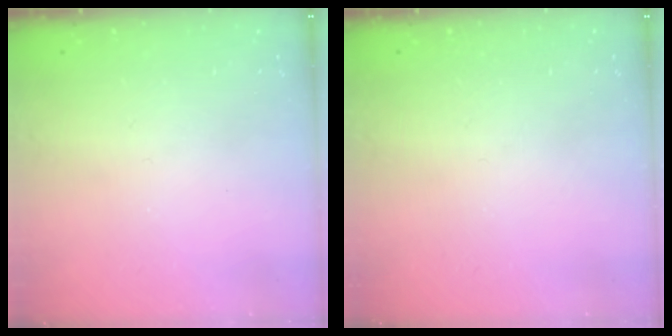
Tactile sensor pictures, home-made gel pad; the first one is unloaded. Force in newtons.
{"total": 0.0}